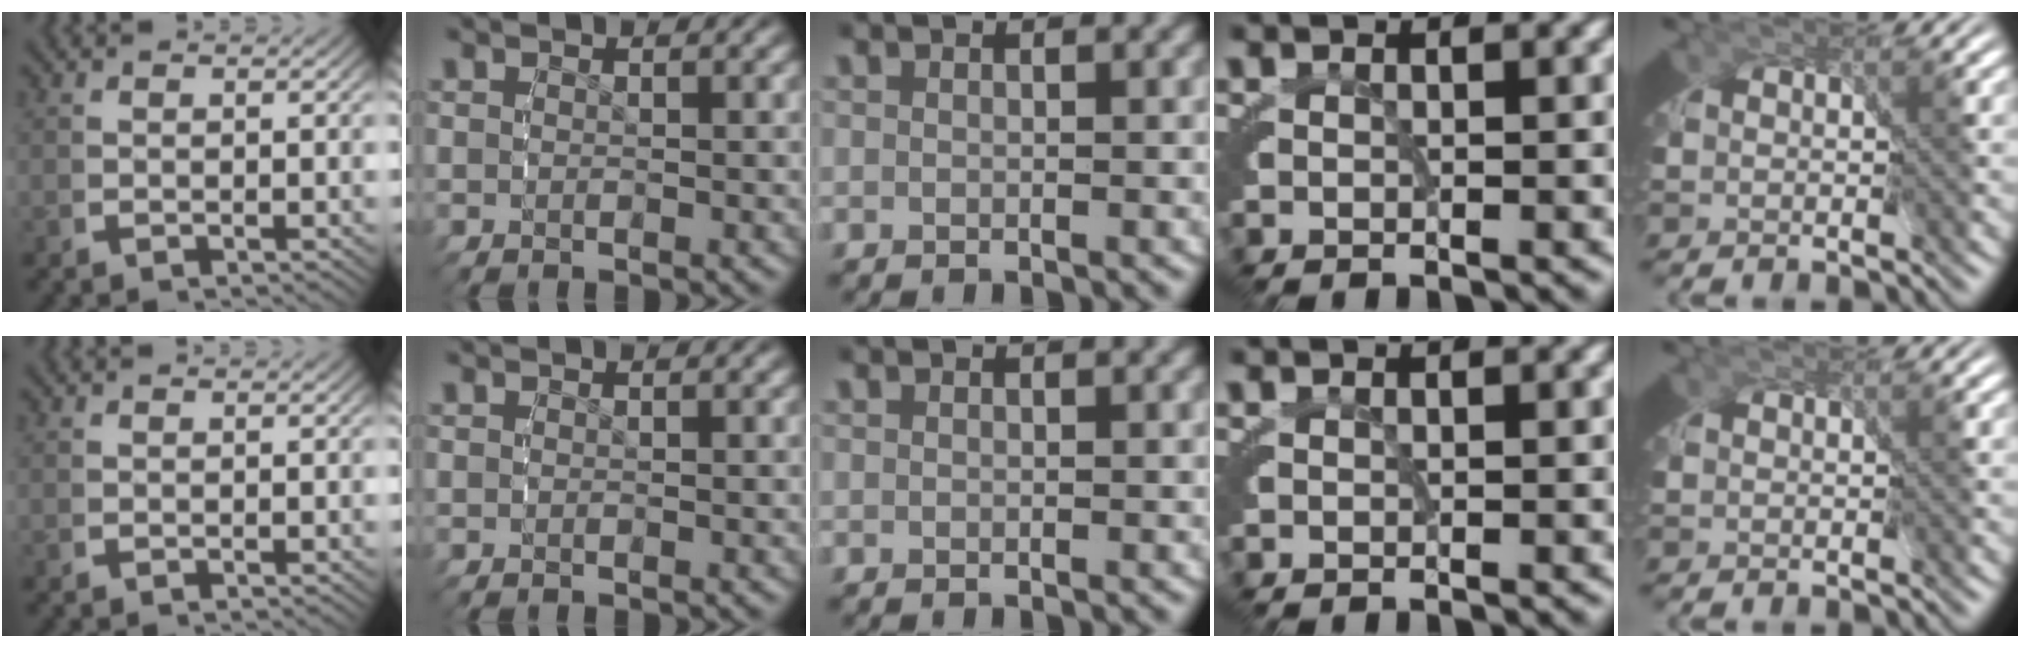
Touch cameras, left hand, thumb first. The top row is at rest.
{}